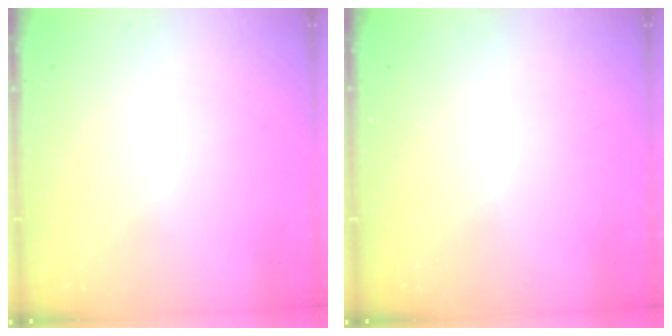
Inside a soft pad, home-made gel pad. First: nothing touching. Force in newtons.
{"total": 0.0}